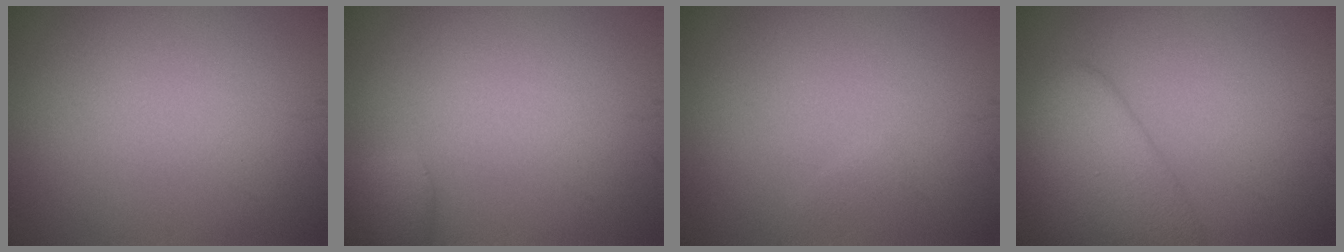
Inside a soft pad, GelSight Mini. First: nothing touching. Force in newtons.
{"total": 2.0, "press": 2.0, "slide": 0.1}
{"total": 0.5, "press": 0.5, "slide": 0.0}
{"total": 5.3, "press": 5.3, "slide": 0.1}